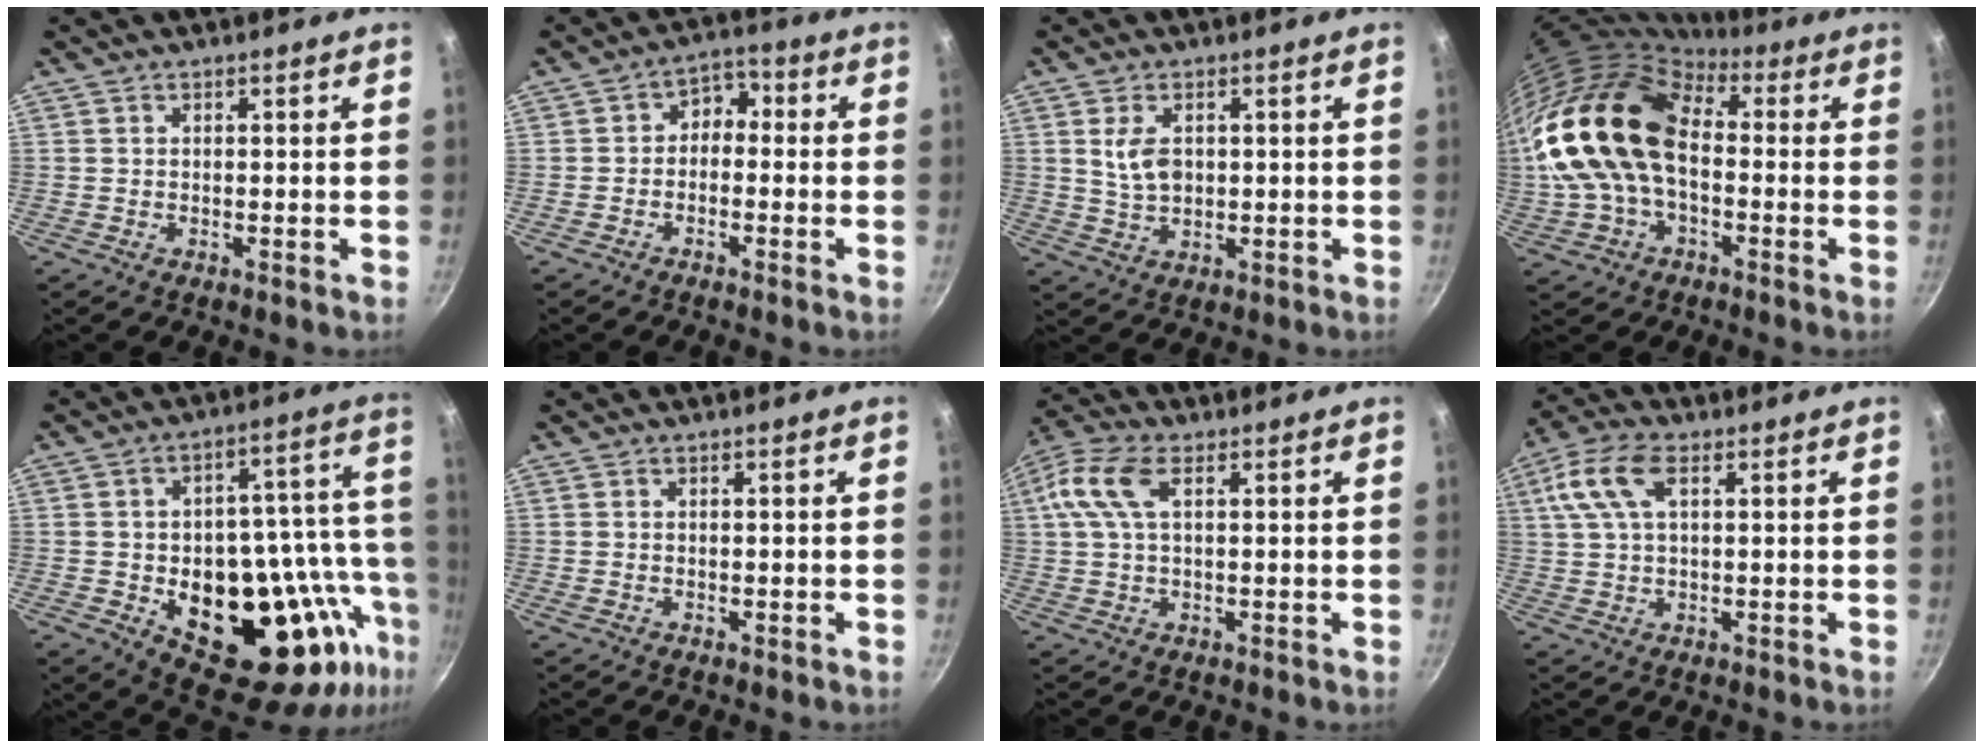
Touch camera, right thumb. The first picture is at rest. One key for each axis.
{"total": 4.3, "fx": -0.9, "fy": 3.3, "fz": 2.5, "tx": -0.013, "ty": 0.023, "tz": -0.028}
{"total": 5.6, "fx": 1.1, "fy": 3.5, "fz": 4.2, "tx": -0.069, "ty": -0.005, "tz": 0.025}
{"total": 21.9, "fx": 0.4, "fy": 14.2, "fz": 16.7, "tx": -0.325, "ty": 0.036, "tz": -0.002}
{"total": 25.7, "fx": -6.2, "fy": 13.7, "fz": 20.9, "tx": -0.238, "ty": 0.011, "tz": -0.076}
{"total": 0.0}
{"total": 9.4, "fx": 2.8, "fy": 4.9, "fz": 7.5, "tx": -0.157, "ty": 0.024, "tz": 0.045}
{"total": 9.3, "fx": 3.1, "fy": 4.7, "fz": 7.4, "tx": -0.151, "ty": 0.021, "tz": 0.055}